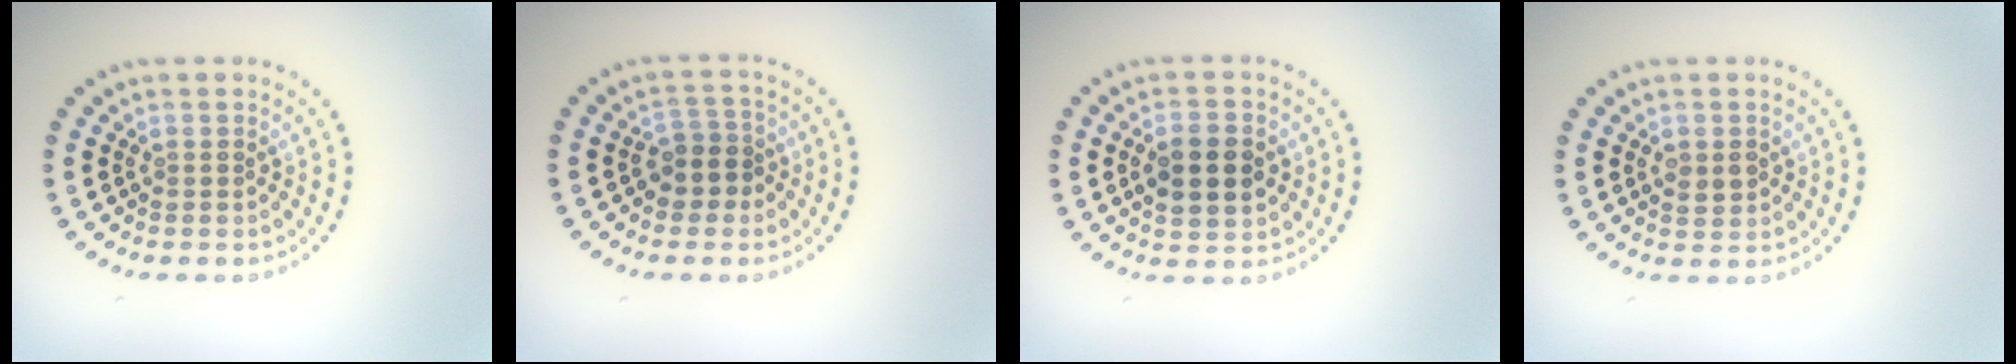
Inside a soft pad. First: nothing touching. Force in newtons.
{"total": 2.5, "press": 2.2, "slide": 1.2}
{"total": 3.7, "press": 3.7, "slide": 0.3}
{"total": 1.5, "press": 1.5, "slide": 0.1}